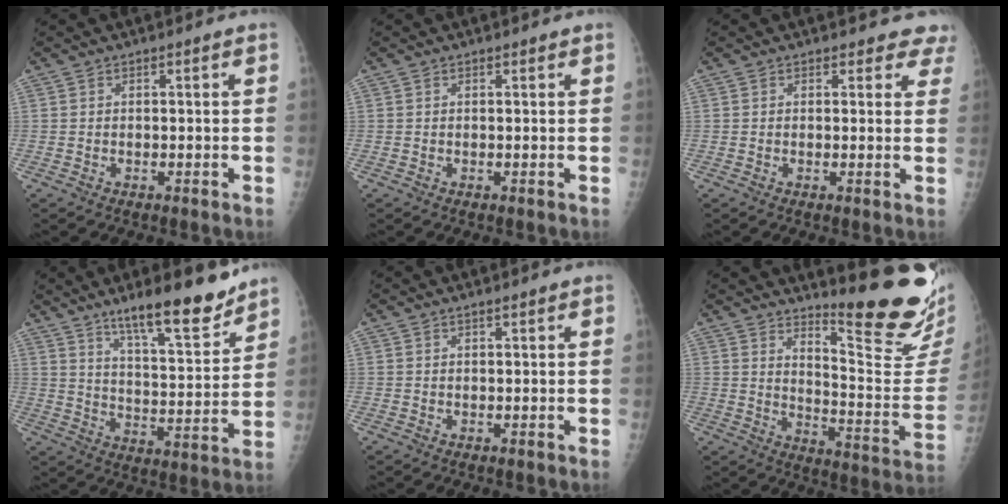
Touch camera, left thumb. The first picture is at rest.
{"total": 0.0}
{"total": 4.2, "force": [3.7, 2.1, 0.0], "torque": [0.041, -0.017, 0.015]}
{"total": 15.0, "force": [11.3, 3.1, 9.3], "torque": [-0.115, -0.077, 0.187]}
{"total": 0.5, "force": [0.4, 0.0, 0.4], "torque": [-0.001, -0.001, 0.009]}
{"total": 19.7, "force": [16.1, 2.4, 11.1], "torque": [-0.131, -0.180, 0.222]}